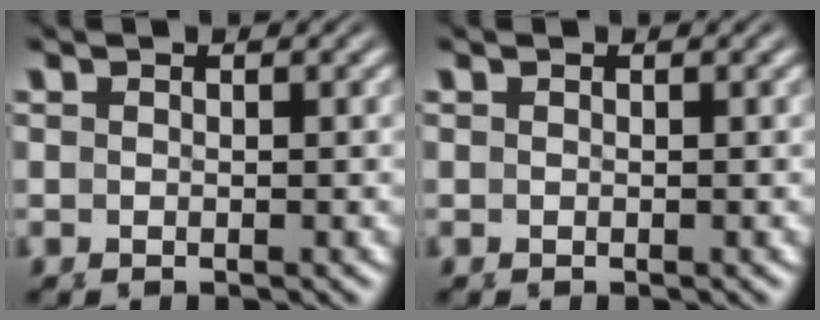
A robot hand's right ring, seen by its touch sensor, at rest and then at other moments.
{"total": 0.0}